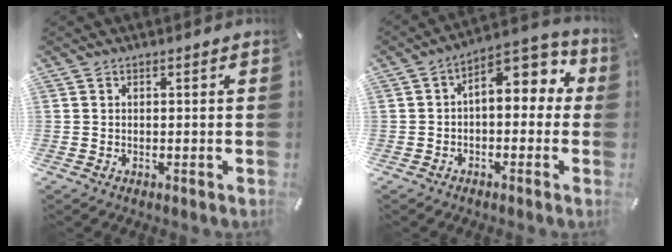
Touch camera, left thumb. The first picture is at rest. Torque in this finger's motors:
{"motor_torque": [0.81, 1.00, 1.13, 0.11, 0.14]}